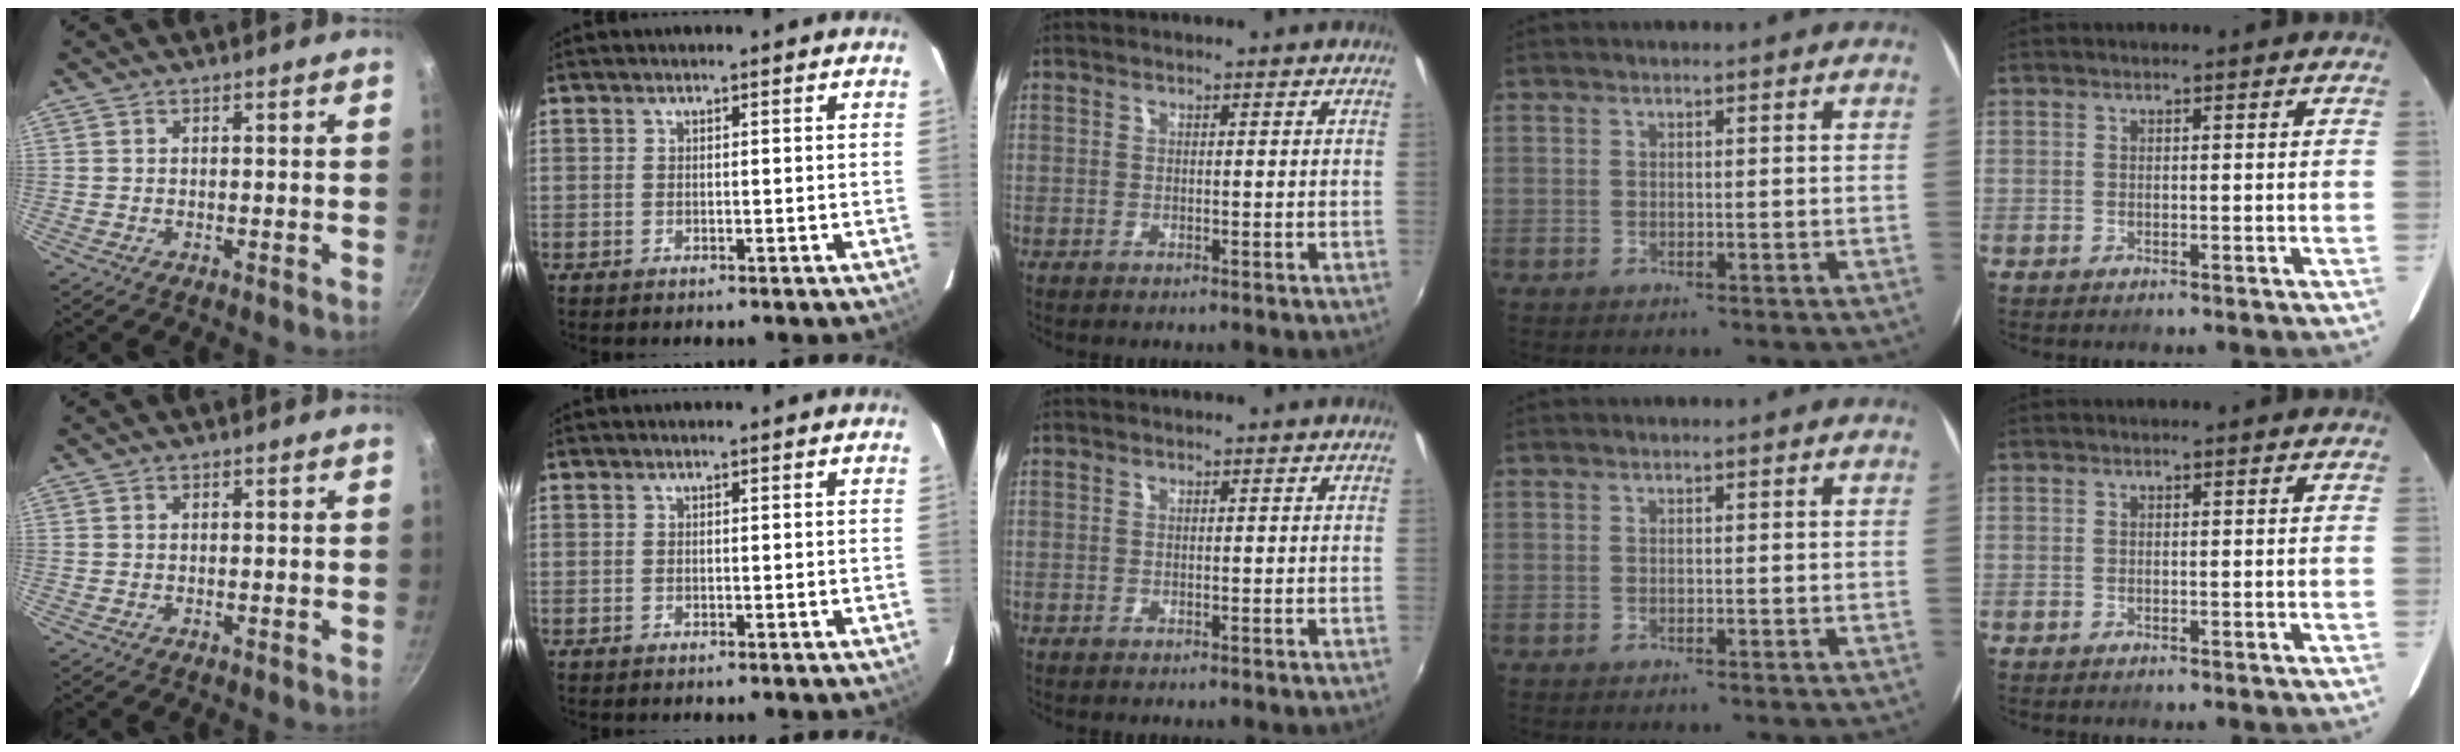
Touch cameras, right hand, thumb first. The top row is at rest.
{}